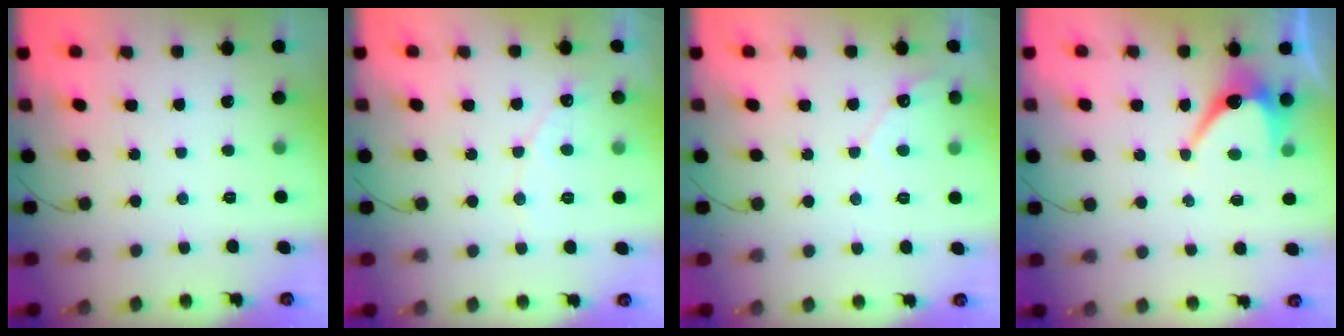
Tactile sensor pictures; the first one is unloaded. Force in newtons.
{"total": 5.0, "press": 5.0, "slide": 0.3}
{"total": 5.5, "press": 5.5, "slide": 0.5}
{"total": 7.2, "press": 7.2, "slide": 0.3}